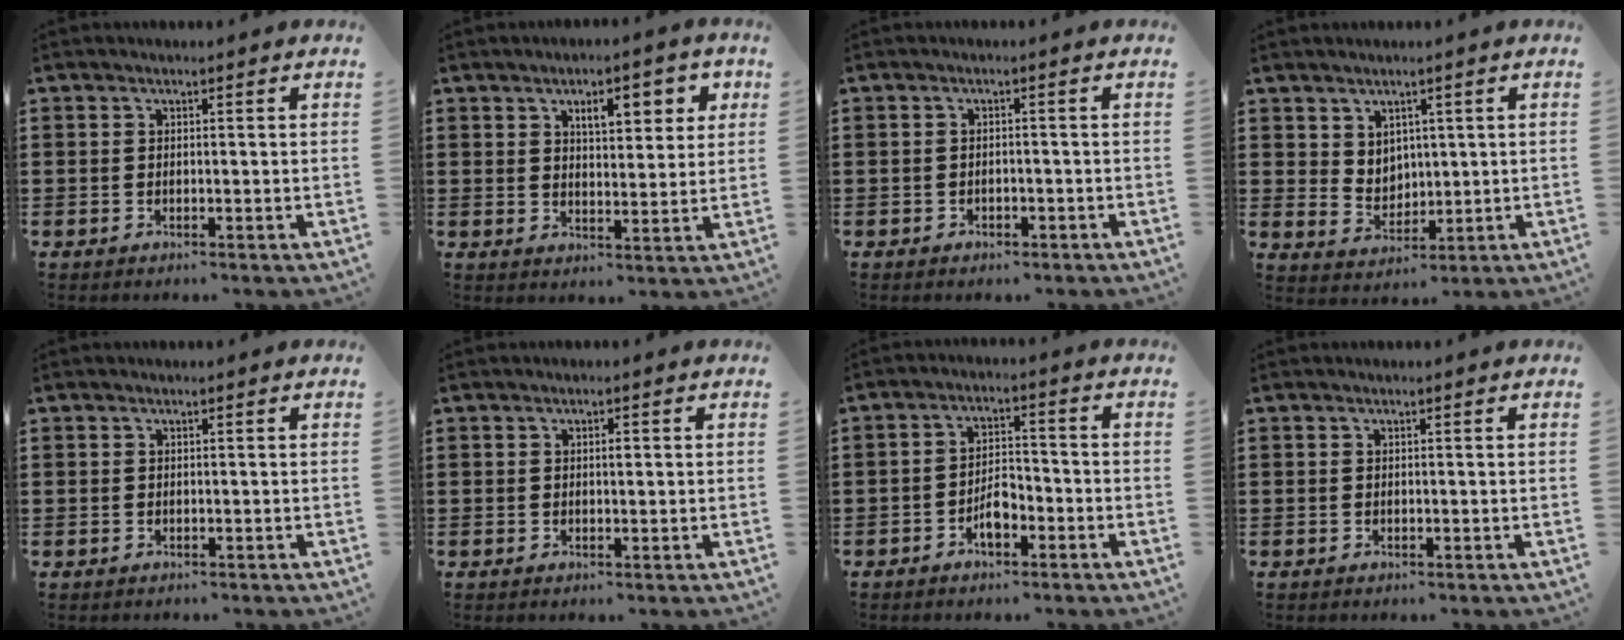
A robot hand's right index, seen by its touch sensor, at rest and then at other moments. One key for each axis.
{"total": 5.9, "fx": 2.7, "fy": 2.5, "fz": 4.6, "tx": -0.068, "ty": -0.003, "tz": 0.037}
{"total": 1.1, "fx": -0.8, "fy": 0.6, "fz": 0.1, "tx": -0.007, "ty": -0.001, "tz": -0.019}
{"total": 3.8, "fx": 2.4, "fy": 2.9, "fz": 0.7, "tx": -0.021, "ty": 0.000, "tz": 0.043}
{"total": 0.6, "fx": -0.2, "fy": 0.5, "fz": 0.0, "tx": 0.000, "ty": 0.005, "tz": -0.005}
{"total": 1.1, "fx": 0.2, "fy": 0.4, "fz": 1.0, "tx": -0.020, "ty": 0.001, "tz": 0.003}
{"total": 4.0, "fx": -2.3, "fy": 1.8, "fz": 2.8, "tx": -0.048, "ty": 0.006, "tz": -0.043}
{"total": 0.0}